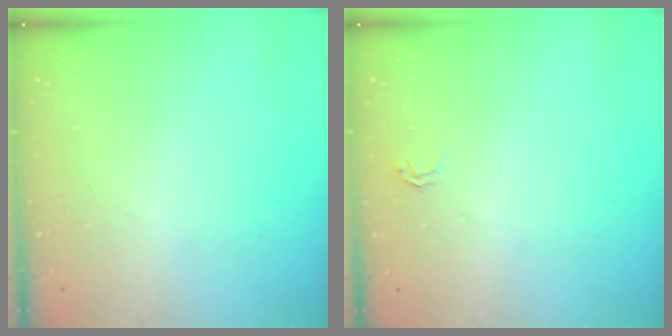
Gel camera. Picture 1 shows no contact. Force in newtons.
{"total": 1.8, "press": 1.8, "slide": 0.0}